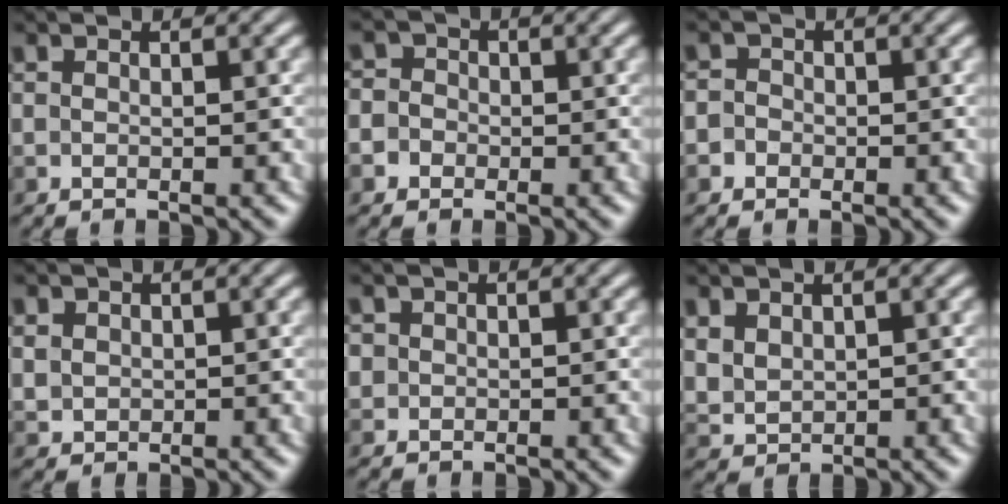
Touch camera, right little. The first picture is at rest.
{"total": 3.8, "force": [-0.3, 3.5, 1.4], "torque": [-0.028, 0.019, -0.026]}
{"total": 2.3, "force": [-0.5, 2.2, 0.6], "torque": [-0.004, 0.008, -0.023]}
{"total": 1.7, "force": [0.6, 1.5, 0.4], "torque": [-0.027, 0.000, 0.013]}
{"total": 1.2, "force": [0.3, 1.1, 0.1], "torque": [-0.009, -0.002, 0.001]}
{"total": 2.4, "force": [1.0, 1.9, 1.2], "torque": [-0.042, -0.005, 0.025]}